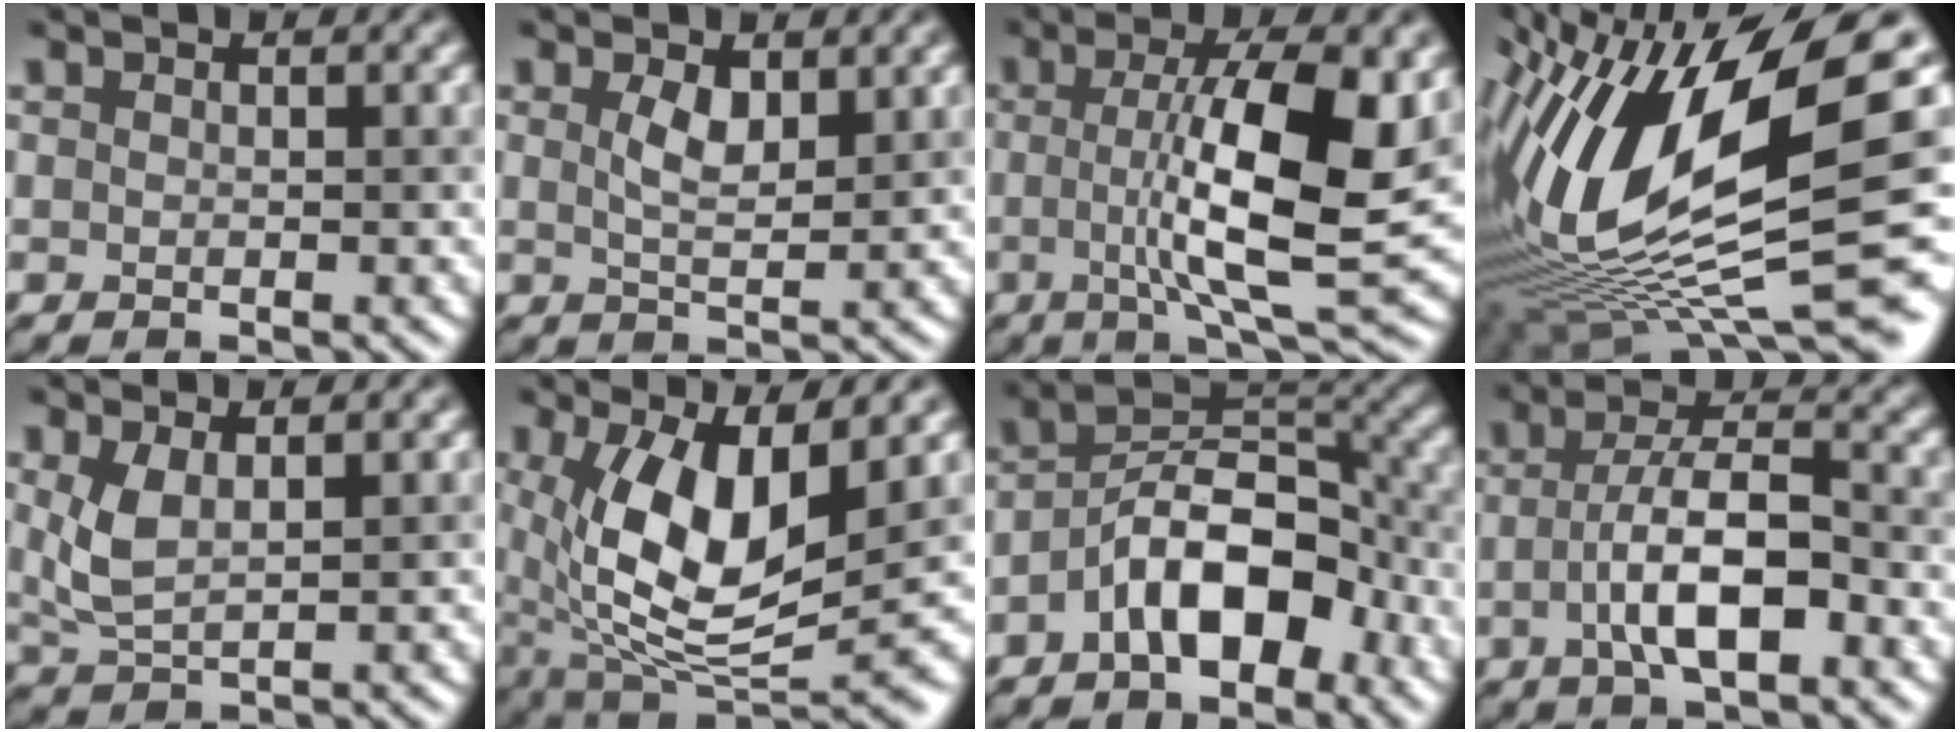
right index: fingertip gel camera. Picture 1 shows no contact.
{"total": 2.2, "force": [1.0, 0.8, 1.7], "torque": [-0.038, -0.003, 0.021]}
{"total": 10.7, "force": [0.4, 2.7, 10.4], "torque": [-0.160, -0.001, 0.007]}
{"total": 15.7, "force": [1.9, 4.4, 14.9], "torque": [-0.288, 0.008, 0.043]}
{"total": 2.9, "force": [1.2, 1.1, 2.4], "torque": [-0.060, -0.003, 0.029]}
{"total": 10.0, "force": [1.7, 3.7, 9.2], "torque": [-0.183, -0.018, 0.034]}
{"total": 7.8, "force": [-3.3, 4.0, 5.8], "torque": [-0.082, 0.019, -0.070]}
{"total": 6.2, "force": [-1.7, 2.0, 5.6], "torque": [-0.102, 0.007, -0.034]}